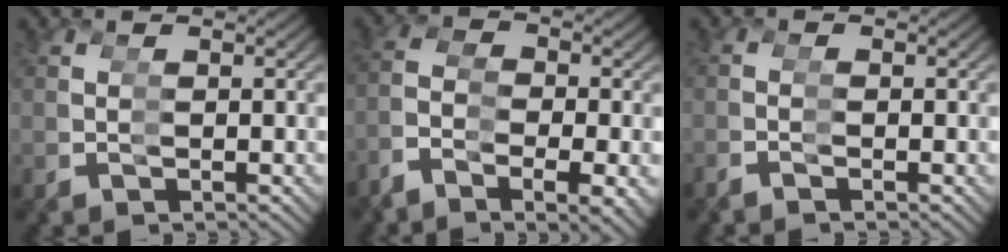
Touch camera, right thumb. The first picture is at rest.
{"total": 5.5, "force": [-0.7, 4.3, 3.3], "torque": [-0.079, 0.002, -0.007]}
{"total": 1.1, "force": [-1.0, -0.5, 0.0], "torque": [-0.004, -0.001, -0.017]}